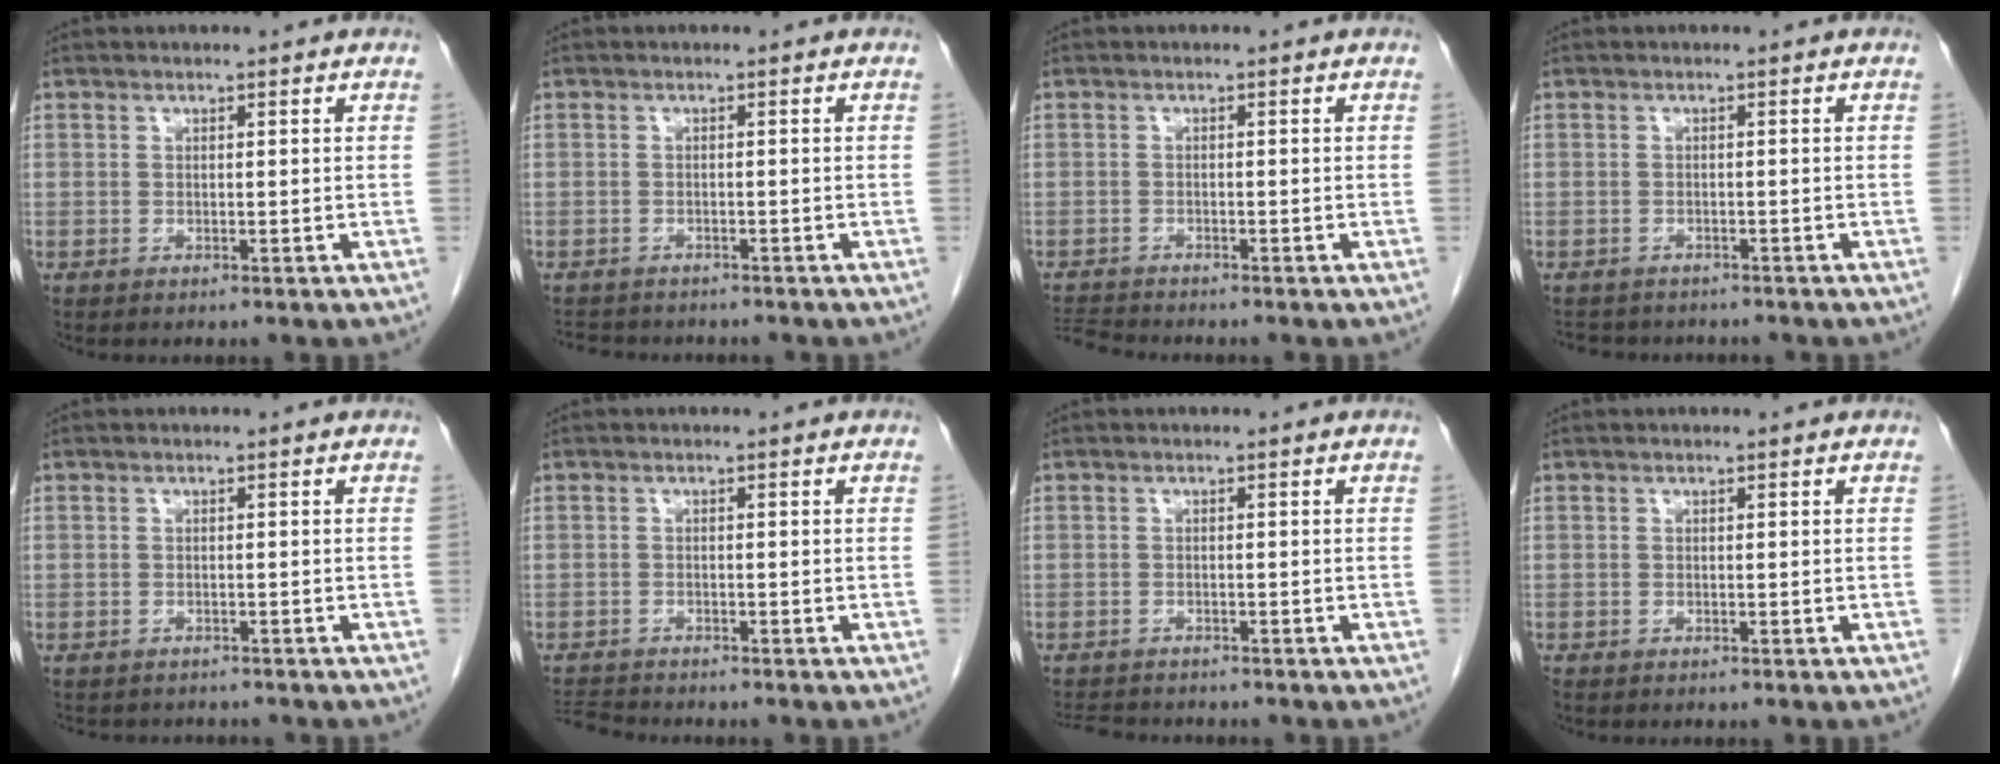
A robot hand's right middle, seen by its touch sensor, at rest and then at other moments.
{"total": 5.7, "force": [-5.1, 2.0, 1.6], "torque": [-0.026, -0.003, -0.071]}
{"total": 3.0, "force": [-3.0, -0.6, -0.1], "torque": [0.000, -0.020, -0.056]}
{"total": 6.1, "force": [-5.4, 2.4, 1.5], "torque": [-0.023, 0.002, -0.071]}
{"total": 4.6, "force": [-4.1, 1.9, 0.7], "torque": [-0.010, 0.000, -0.053]}
{"total": 3.1, "force": [-3.1, -0.3, -0.1], "torque": [0.001, -0.019, -0.057]}
{"total": 5.2, "force": [-4.9, 1.2, 1.3], "torque": [-0.019, -0.008, -0.077]}
{"total": 0.0}